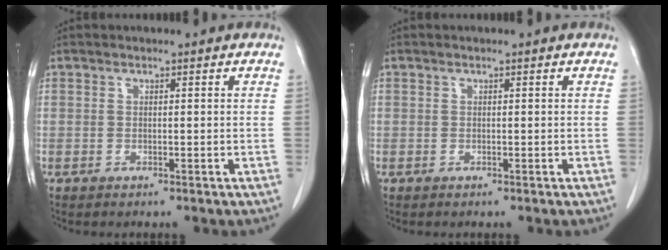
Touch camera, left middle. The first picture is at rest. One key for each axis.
{"total": 0.0}